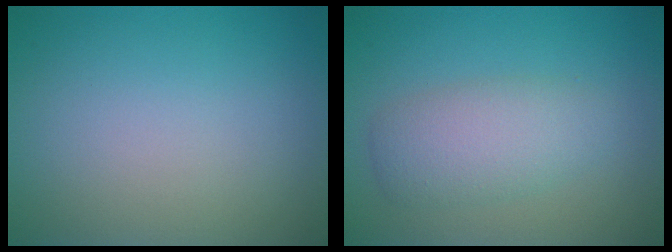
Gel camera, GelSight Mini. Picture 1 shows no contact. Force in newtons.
{"total": 3.8, "press": 3.8, "slide": 0.2}